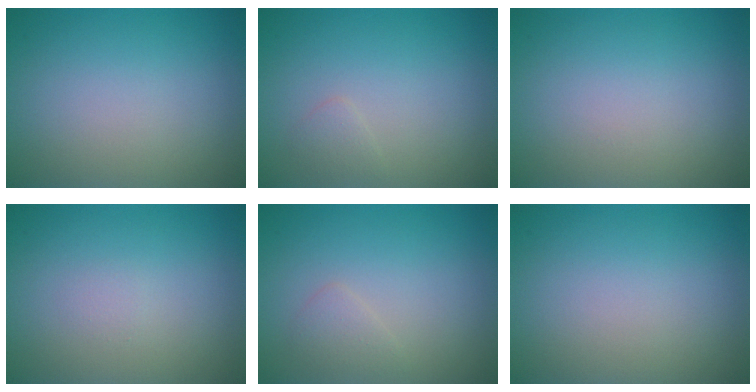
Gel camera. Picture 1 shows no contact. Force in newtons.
{"total": 0.8, "press": 0.8, "slide": 0.1}
{"total": 0.0}
{"total": 0.5, "press": 0.5, "slide": 0.1}
{"total": 1.1, "press": 1.1, "slide": 0.0}
{"total": 0.0}